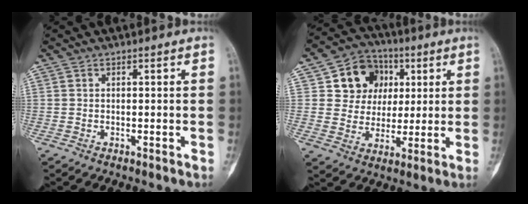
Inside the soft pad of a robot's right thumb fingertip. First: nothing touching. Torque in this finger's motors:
{"motor_torque": [0.12, 0.37, 0.03, 0.03, 0.12]}